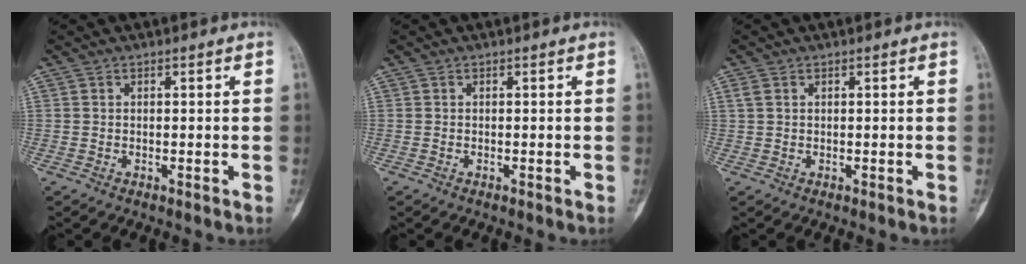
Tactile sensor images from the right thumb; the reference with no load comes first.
{"total": 0.0}
{"total": 1.4, "force": [0.6, 0.9, 0.9], "torque": [-0.022, 0.008, 0.016]}